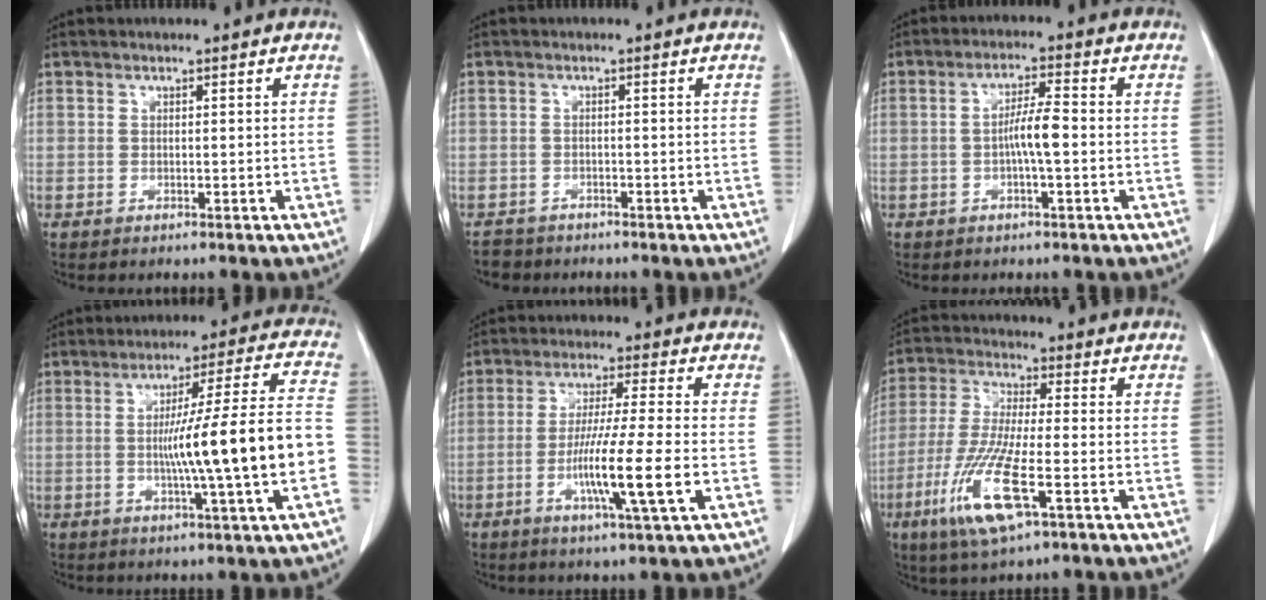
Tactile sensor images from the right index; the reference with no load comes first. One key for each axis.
{"total": 2.7, "fx": -2.1, "fy": 1.4, "fz": -0.6, "tx": 0.004, "ty": 0.003, "tz": -0.041}
{"total": 4.6, "fx": -0.8, "fy": 0.2, "fz": 4.5, "tx": -0.083, "ty": 0.006, "tz": -0.015}
{"total": 16.3, "fx": -2.9, "fy": -1.4, "fz": 16.0, "tx": -0.246, "ty": 0.006, "tz": -0.048}
{"total": 10.5, "fx": -3.0, "fy": -0.7, "fz": 10.1, "tx": -0.187, "ty": -0.017, "tz": -0.059}
{"total": 12.3, "fx": -5.1, "fy": 1.5, "fz": 11.1, "tx": -0.235, "ty": -0.027, "tz": -0.097}